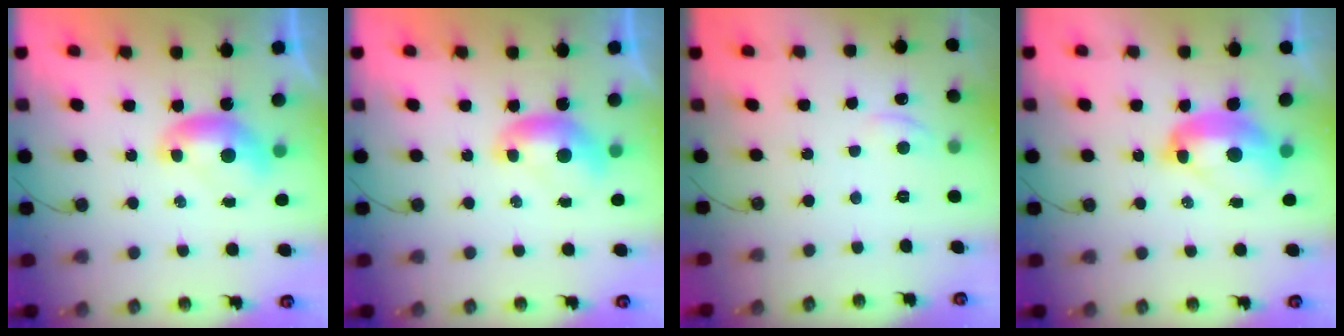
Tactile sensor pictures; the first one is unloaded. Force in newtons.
{"total": 0.0}
{"total": 1.6, "press": 1.5, "slide": 0.5}
{"total": 4.8, "press": 4.7, "slide": 0.7}